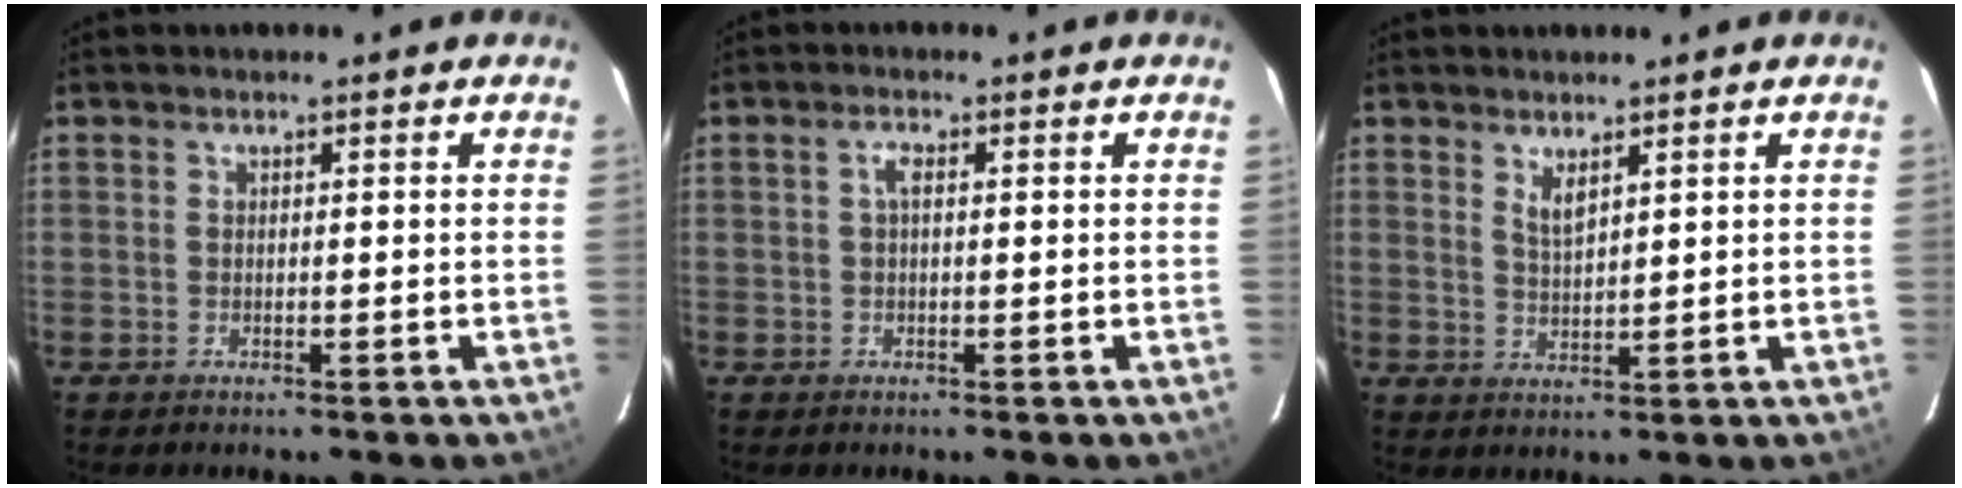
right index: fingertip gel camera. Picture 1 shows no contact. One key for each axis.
{"total": 1.5, "fx": 0.2, "fy": 0.6, "fz": 1.4, "tx": -0.029, "ty": 0.005, "tz": 0.002}
{"total": 2.9, "fx": 2.0, "fy": 0.7, "fz": 2.0, "tx": -0.036, "ty": -0.005, "tz": 0.036}